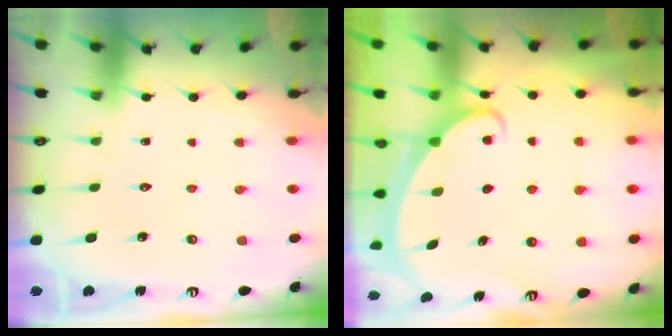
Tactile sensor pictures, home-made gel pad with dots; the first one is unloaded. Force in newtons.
{"total": 2.5, "press": 2.4, "slide": 0.3}